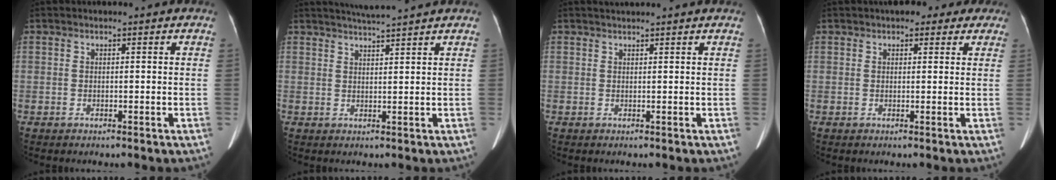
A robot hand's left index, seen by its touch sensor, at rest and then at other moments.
{"total": 4.7, "force": [4.2, -1.2, 1.5], "torque": [-0.024, 0.011, 0.068]}
{"total": 2.7, "force": [2.5, -0.4, 0.9], "torque": [-0.011, 0.023, 0.038]}
{"total": 5.1, "force": [3.7, 2.7, 2.3], "torque": [-0.013, 0.024, 0.045]}